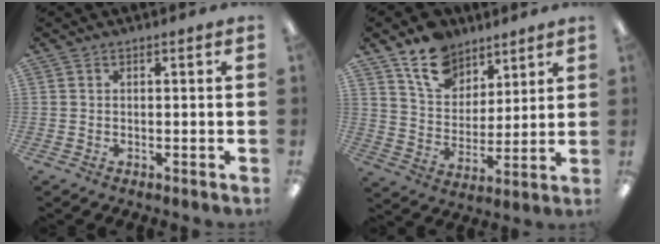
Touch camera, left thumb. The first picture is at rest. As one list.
[{"total": 14.0, "force": [9.8, 8.8, 4.8], "torque": [-0.085, -0.049, 0.186]}]